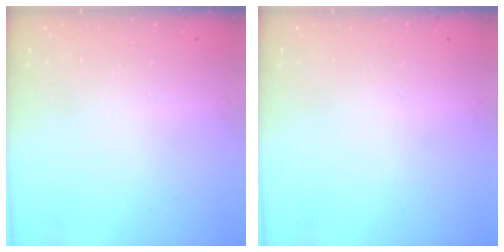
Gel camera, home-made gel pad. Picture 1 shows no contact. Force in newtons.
{"total": 0.0}